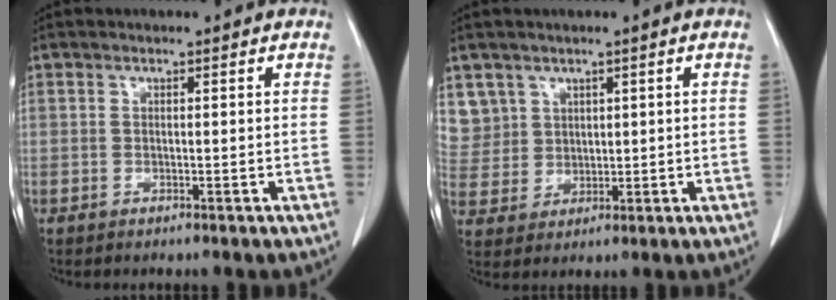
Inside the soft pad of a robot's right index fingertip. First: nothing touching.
{"total": 6.5, "force": [3.6, 5.4, -0.1], "torque": [0.007, 0.007, 0.083]}